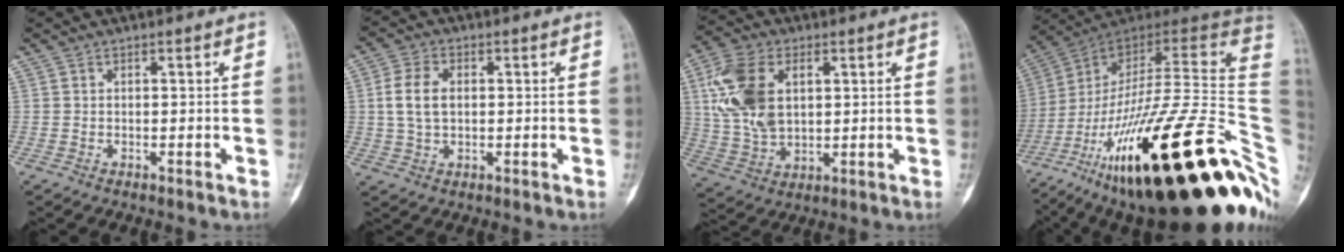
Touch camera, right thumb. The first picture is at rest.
{"total": 6.6, "force": [0.7, 4.2, 5.0], "torque": [-0.100, 0.007, 0.015]}
{"total": 14.7, "force": [3.6, 9.1, 11.0], "torque": [-0.222, -0.002, 0.072]}
{"total": 41.6, "force": [-15.7, 12.5, 36.5], "torque": [-0.488, 0.066, -0.248]}